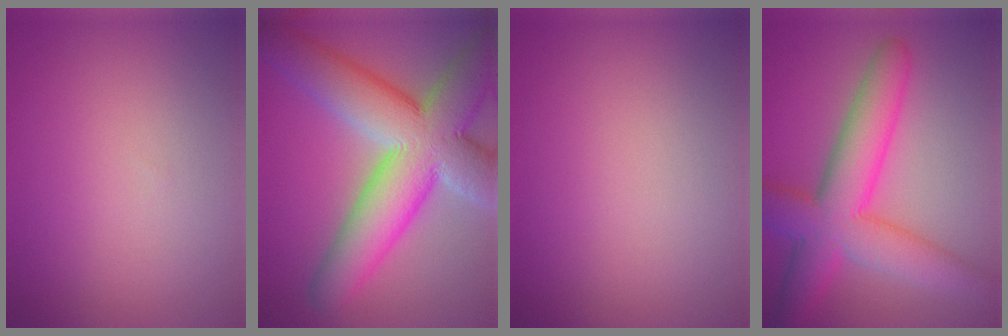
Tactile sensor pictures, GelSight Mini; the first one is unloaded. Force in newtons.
{"total": 13.1, "press": 13.1, "slide": 0.8}
{"total": 0.0}
{"total": 9.0, "press": 9.0, "slide": 0.2}